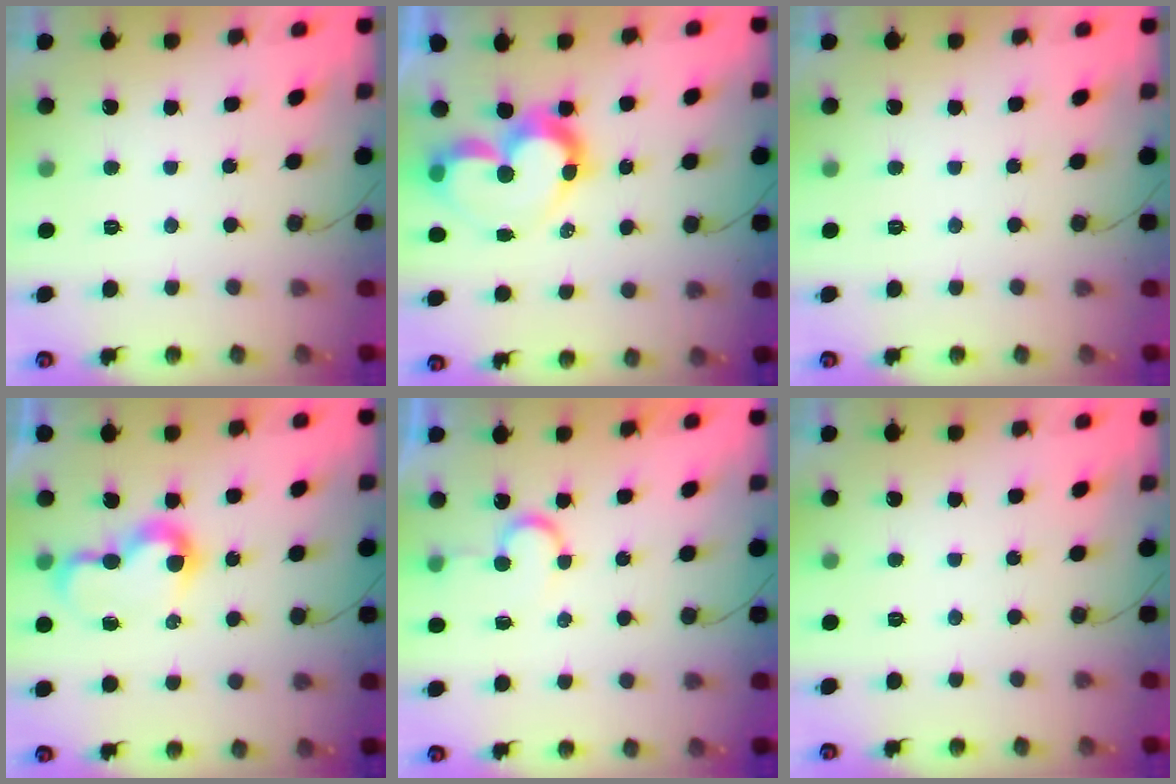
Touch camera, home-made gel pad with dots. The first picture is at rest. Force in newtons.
{"total": 11.4, "press": 11.3, "slide": 1.1}
{"total": 0.0}
{"total": 8.7, "press": 8.6, "slide": 1.2}
{"total": 6.8, "press": 6.8, "slide": 0.3}
{"total": 0.0}